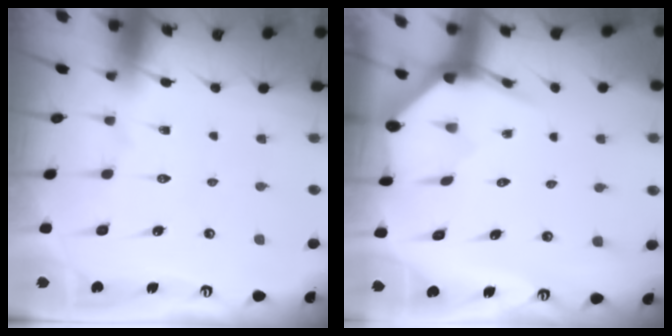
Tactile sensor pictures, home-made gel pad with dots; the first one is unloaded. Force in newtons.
{"total": 3.1, "press": 3.1, "slide": 0.2}